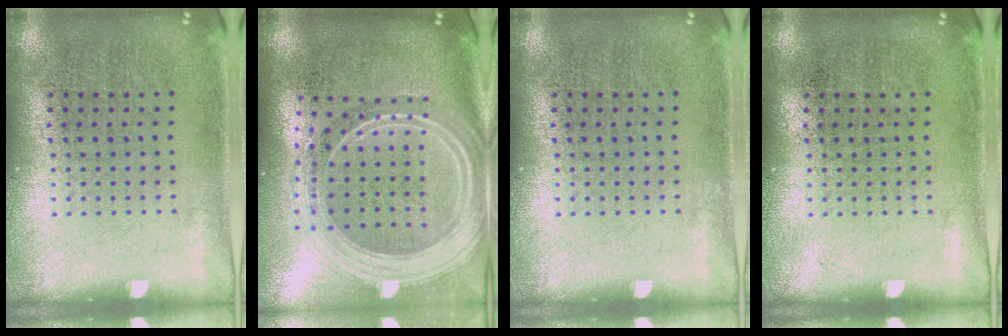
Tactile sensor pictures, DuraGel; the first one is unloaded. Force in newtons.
{"total": 2.7, "press": 2.3, "slide": 1.4}
{"total": 0.0}
{"total": 0.0}